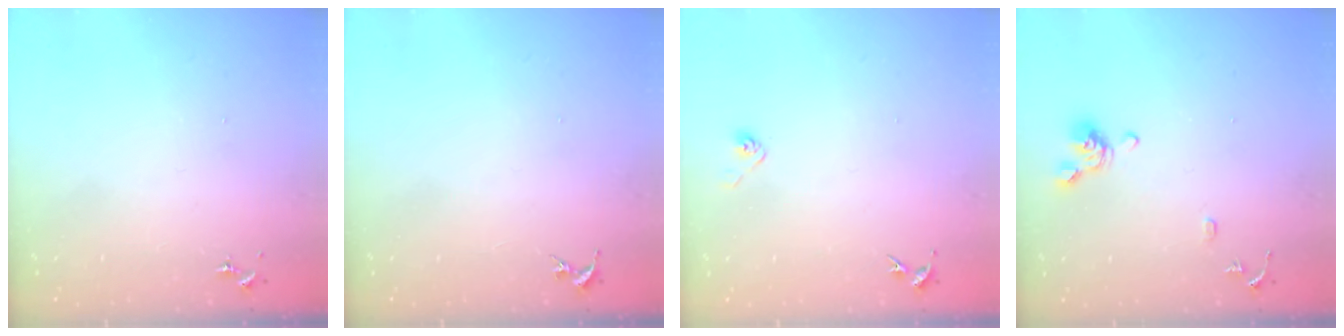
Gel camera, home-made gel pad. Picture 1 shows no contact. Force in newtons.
{"total": 0.0}
{"total": 2.9, "press": 2.8, "slide": 0.8}
{"total": 9.8, "press": 9.7, "slide": 1.4}